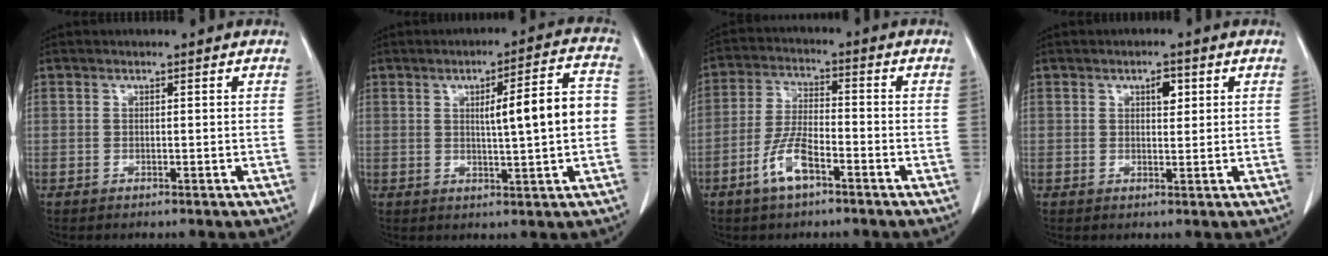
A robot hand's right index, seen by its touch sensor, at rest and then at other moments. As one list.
[{"total": 9.7, "force": [0.4, 0.9, 9.7], "torque": [-0.136, 0.022, 0.008]}, {"total": 7.0, "force": [-3.9, 1.9, 5.5], "torque": [-0.117, 0.000, -0.076]}, {"total": 2.4, "force": [1.0, 1.1, 1.9], "torque": [-0.028, -0.001, 0.016]}]